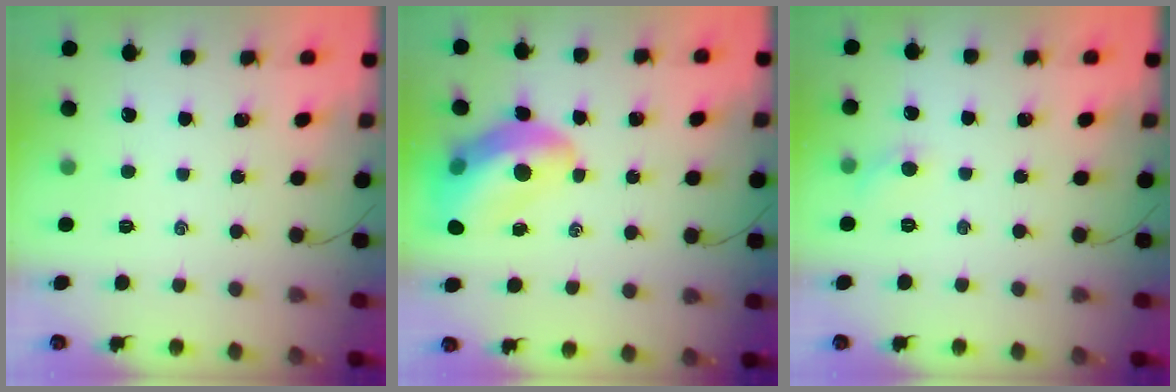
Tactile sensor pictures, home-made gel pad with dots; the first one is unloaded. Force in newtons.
{"total": 14.2, "press": 13.7, "slide": 3.7}
{"total": 4.5, "press": 4.3, "slide": 1.5}